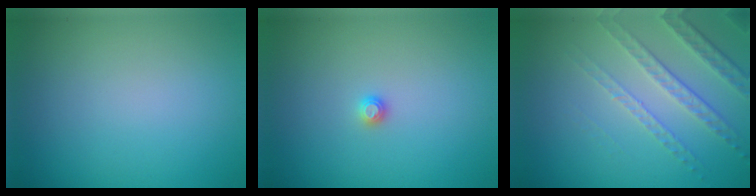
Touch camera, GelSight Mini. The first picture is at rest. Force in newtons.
{"total": 0.8, "press": 0.8, "slide": 0.1}
{"total": 4.7, "press": 3.3, "slide": 3.3}